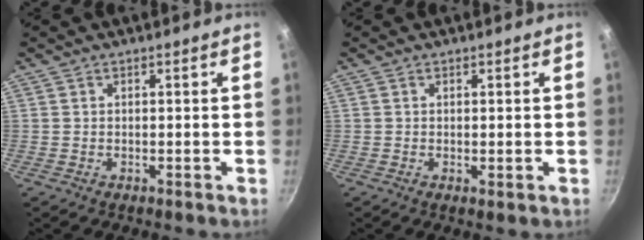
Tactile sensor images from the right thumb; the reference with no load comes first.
{"total": 0.7, "force": [0.0, 0.2, 0.7], "torque": [-0.011, -0.005, -0.001]}